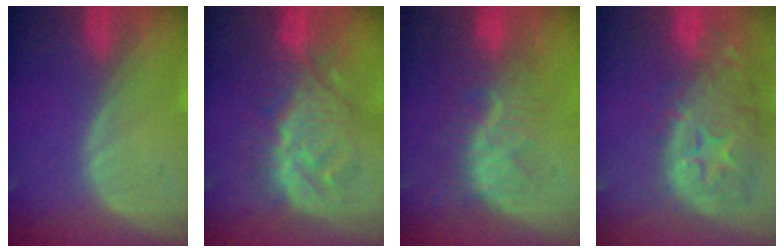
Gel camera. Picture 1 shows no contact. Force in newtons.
{"total": 9.5, "press": 9.4, "slide": 0.5}
{"total": 8.1, "press": 7.4, "slide": 3.5}
{"total": 13.9, "press": 11.1, "slide": 8.3}